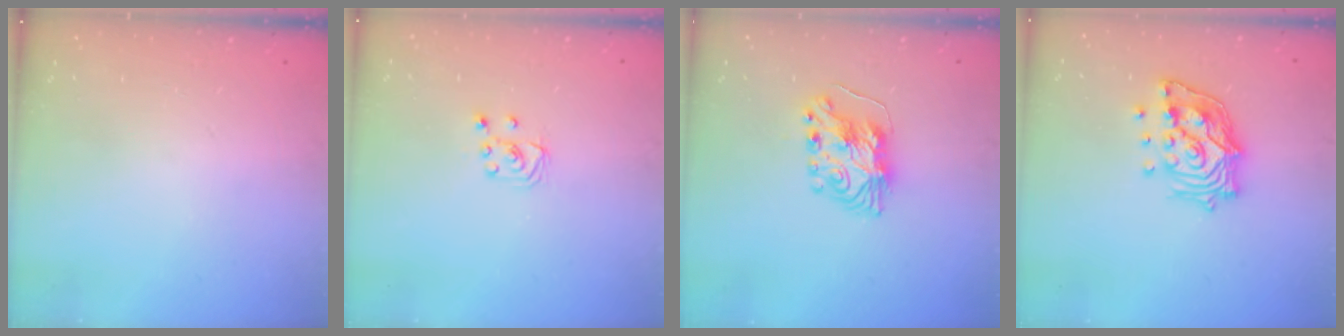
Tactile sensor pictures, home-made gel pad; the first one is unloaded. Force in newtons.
{"total": 4.2, "press": 4.2, "slide": 0.3}
{"total": 8.6, "press": 8.6, "slide": 0.5}
{"total": 13.9, "press": 13.7, "slide": 2.2}